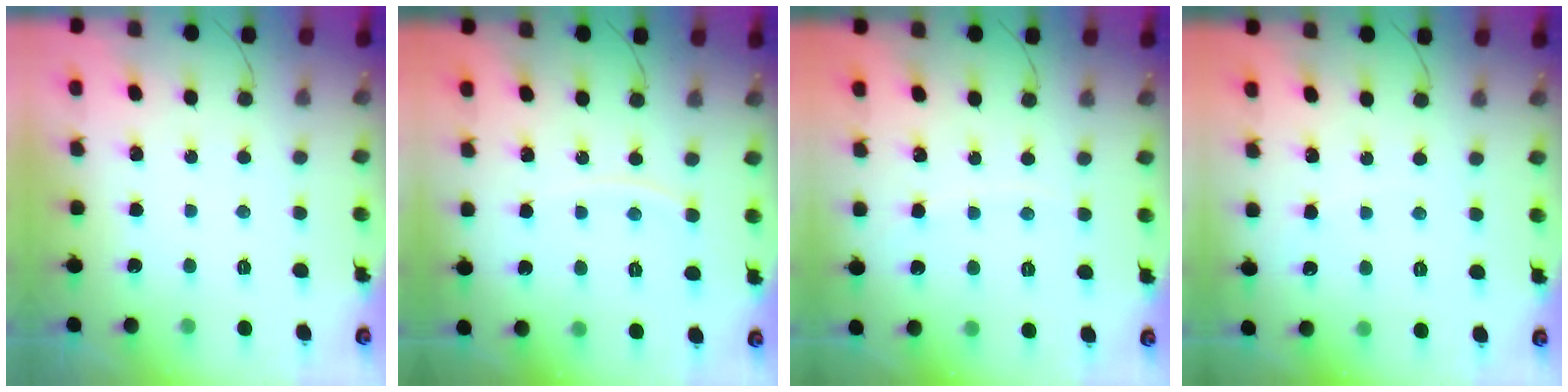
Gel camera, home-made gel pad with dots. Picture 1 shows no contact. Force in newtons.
{"total": 5.2, "press": 5.2, "slide": 0.7}
{"total": 2.6, "press": 2.6, "slide": 0.2}
{"total": 2.9, "press": 2.9, "slide": 0.4}